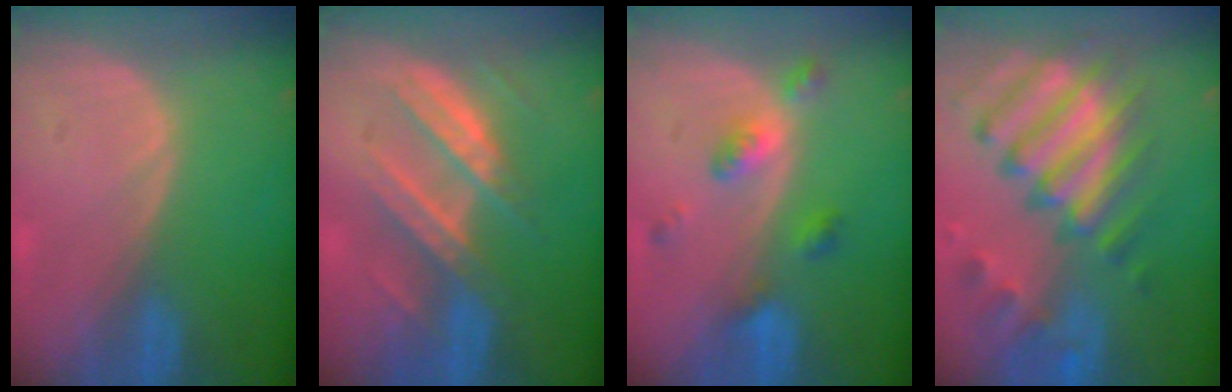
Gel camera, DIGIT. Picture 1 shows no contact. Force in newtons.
{"total": 7.3, "press": 7.3, "slide": 0.1}
{"total": 5.1, "press": 4.6, "slide": 2.2}
{"total": 12.4, "press": 10.7, "slide": 6.2}